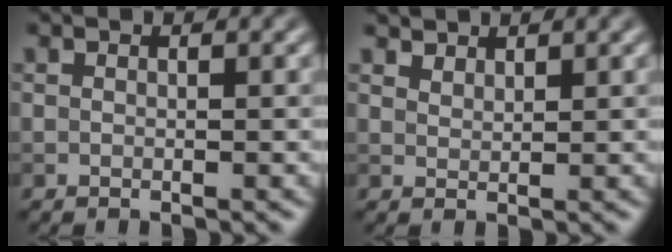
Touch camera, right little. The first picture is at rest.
{"total": 1.9, "force": [1.8, 0.6, 0.3], "torque": [-0.008, -0.010, 0.044]}